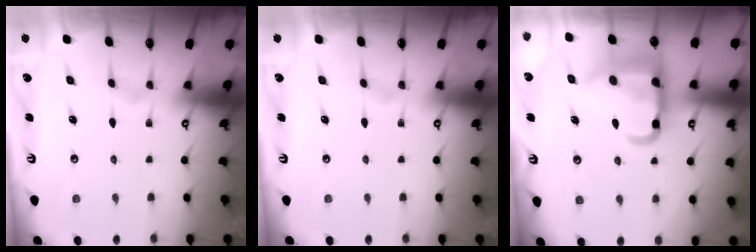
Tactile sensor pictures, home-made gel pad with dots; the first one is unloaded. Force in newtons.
{"total": 0.0}
{"total": 17.7, "press": 17.5, "slide": 2.0}